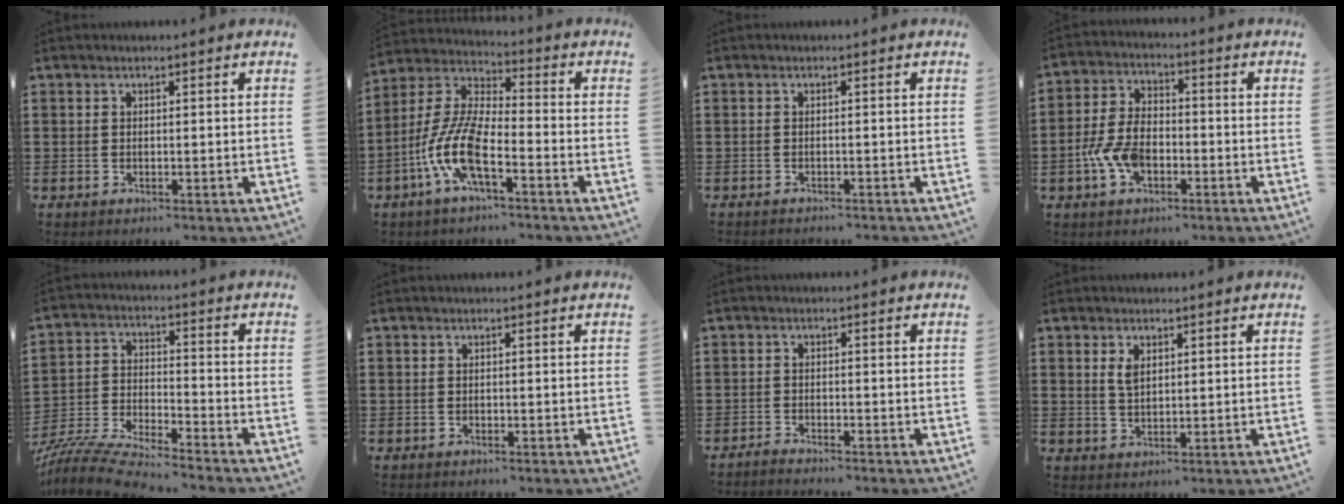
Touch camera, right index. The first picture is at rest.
{"total": 10.3, "force": [-4.9, 3.0, 8.6], "torque": [-0.212, -0.015, -0.101]}
{"total": 0.8, "force": [-0.8, 0.0, 0.0], "torque": [-0.002, 0.000, -0.016]}
{"total": 7.1, "force": [-2.6, 4.3, 5.1], "torque": [-0.127, 0.001, -0.053]}
{"total": 7.0, "force": [-6.8, 0.0, 1.9], "torque": [-0.056, -0.012, -0.139]}
{"total": 0.6, "force": [-0.4, 0.4, 0.1], "torque": [-0.002, 0.004, -0.009]}
{"total": 1.6, "force": [-1.6, -0.1, -0.1], "torque": [-0.004, 0.004, -0.033]}
{"total": 2.4, "force": [1.0, 1.2, 1.8], "torque": [-0.041, 0.003, 0.019]}